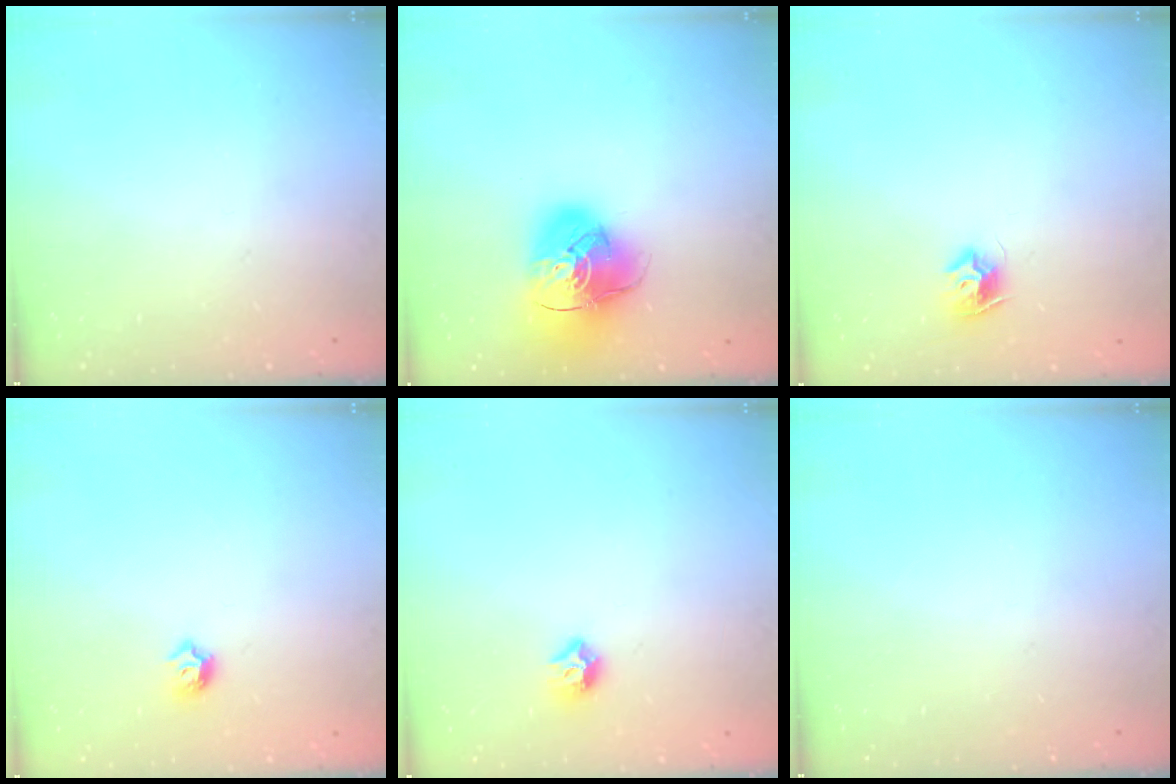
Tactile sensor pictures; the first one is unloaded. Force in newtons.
{"total": 14.9, "press": 14.8, "slide": 1.9}
{"total": 7.5, "press": 7.5, "slide": 0.1}
{"total": 5.3, "press": 5.3, "slide": 0.9}
{"total": 7.5, "press": 7.4, "slide": 0.8}
{"total": 0.0}